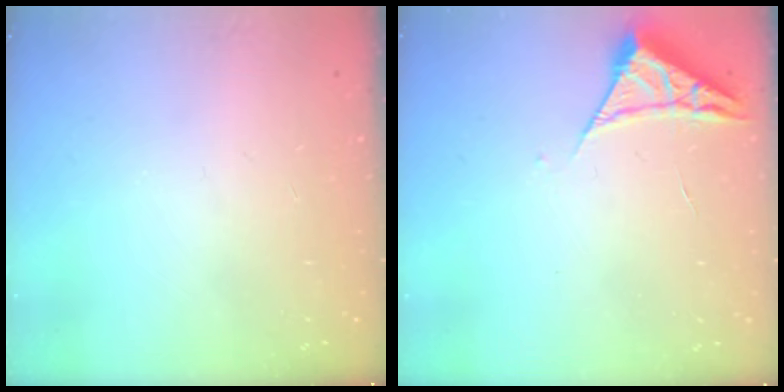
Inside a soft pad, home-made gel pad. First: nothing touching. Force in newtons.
{"total": 4.2, "press": 4.2, "slide": 0.5}